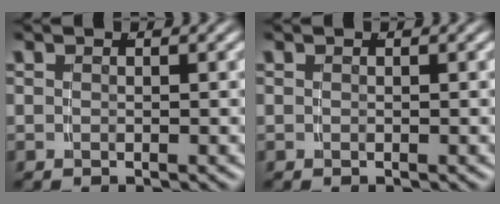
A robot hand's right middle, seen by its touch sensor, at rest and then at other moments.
{"total": 0.0}